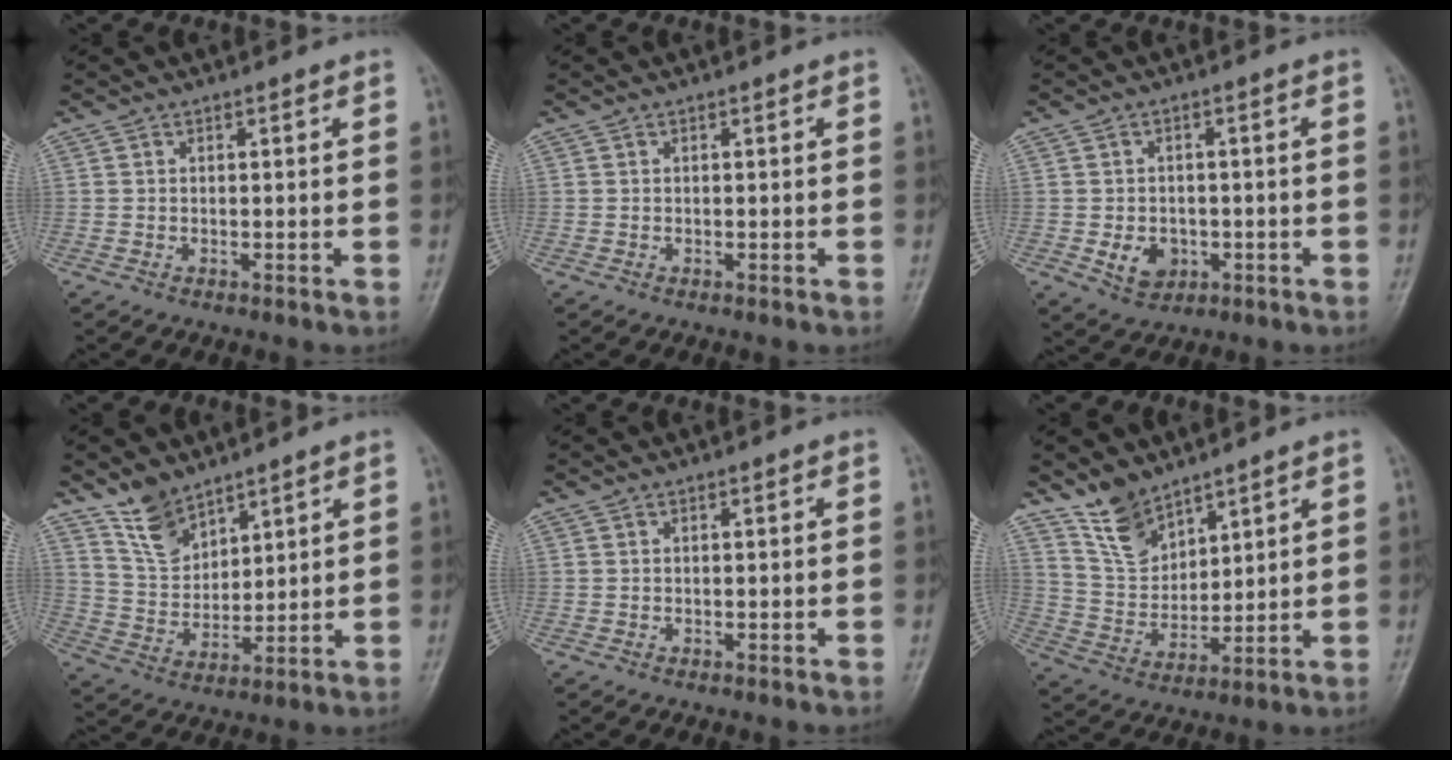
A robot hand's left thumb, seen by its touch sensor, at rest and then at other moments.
{"total": 0.0}
{"total": 5.2, "force": [-1.4, 4.1, 2.8], "torque": [-0.026, 0.005, -0.013]}
{"total": 7.9, "force": [6.1, 4.0, 3.0], "torque": [-0.034, -0.043, 0.130]}
{"total": 0.0}
{"total": 8.5, "force": [6.7, 4.2, 3.1], "torque": [-0.038, -0.047, 0.143]}